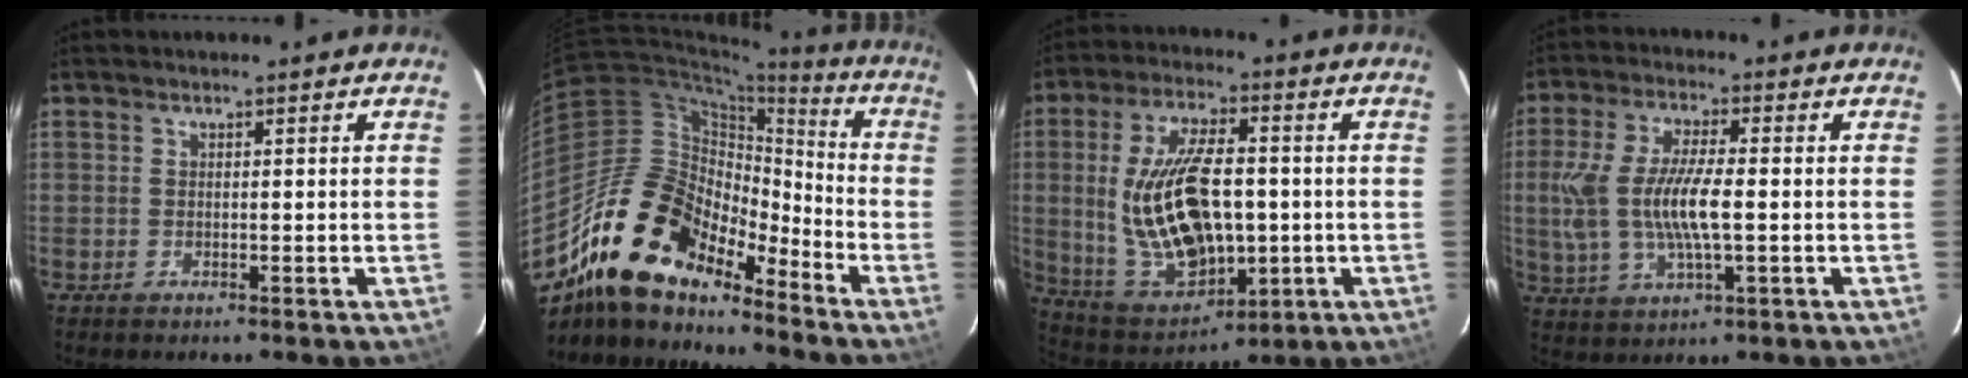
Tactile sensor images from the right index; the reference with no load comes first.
{"total": 19.3, "force": [-14.6, 8.0, 9.8], "torque": [-0.178, -0.004, -0.270]}
{"total": 19.4, "force": [-0.4, 9.6, 16.8], "torque": [-0.340, -0.007, 0.021]}
{"total": 12.1, "force": [-0.6, 3.8, 11.5], "torque": [-0.235, -0.001, -0.008]}